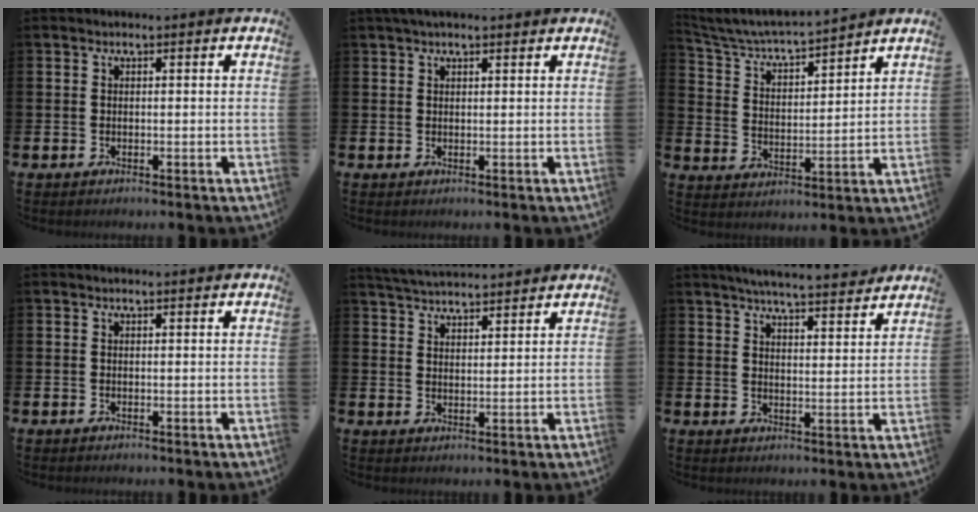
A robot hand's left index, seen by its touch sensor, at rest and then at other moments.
{"total": 1.7, "force": [1.4, 0.3, 0.8], "torque": [-0.018, 0.005, 0.025]}
{"total": 4.9, "force": [4.7, 0.4, 1.3], "torque": [-0.054, -0.042, 0.076]}
{"total": 0.0}
{"total": 4.2, "force": [4.2, 0.2, 0.1], "torque": [-0.022, -0.021, 0.078]}
{"total": 5.7, "force": [5.6, -0.1, 1.2], "torque": [-0.034, -0.035, 0.099]}